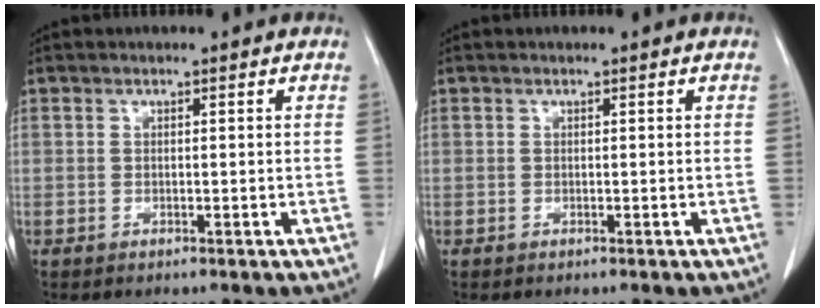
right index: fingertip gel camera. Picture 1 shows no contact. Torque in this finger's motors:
{"motor_torque": [0.00, 0.00, 0.00, 0.00]}